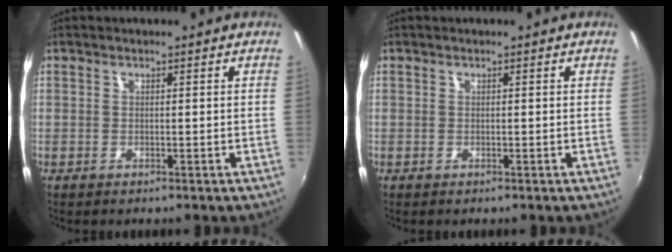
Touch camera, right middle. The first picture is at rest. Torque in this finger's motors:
{"motor_torque": [0.03, -0.09, 0.01, 0.00]}